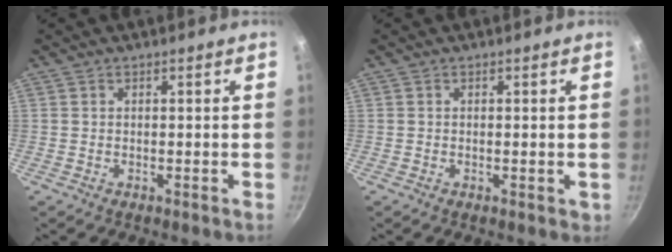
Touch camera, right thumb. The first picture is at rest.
{"total": 0.8, "force": [-0.1, 0.4, 0.7], "torque": [-0.008, 0.001, -0.002]}